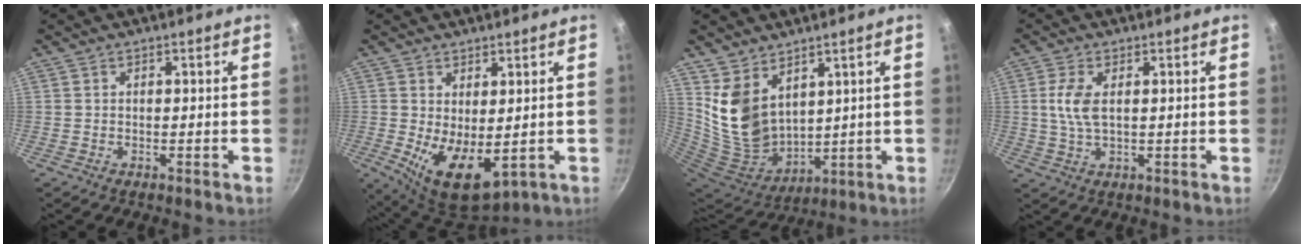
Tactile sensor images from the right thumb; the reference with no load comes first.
{"total": 10.4, "force": [-0.1, 5.2, 9.0], "torque": [-0.129, -0.024, 0.016]}
{"total": 12.8, "force": [6.6, 8.3, 7.2], "torque": [-0.117, -0.064, 0.152]}
{"total": 5.3, "force": [0.9, 2.5, 4.6], "torque": [-0.099, 0.002, 0.017]}